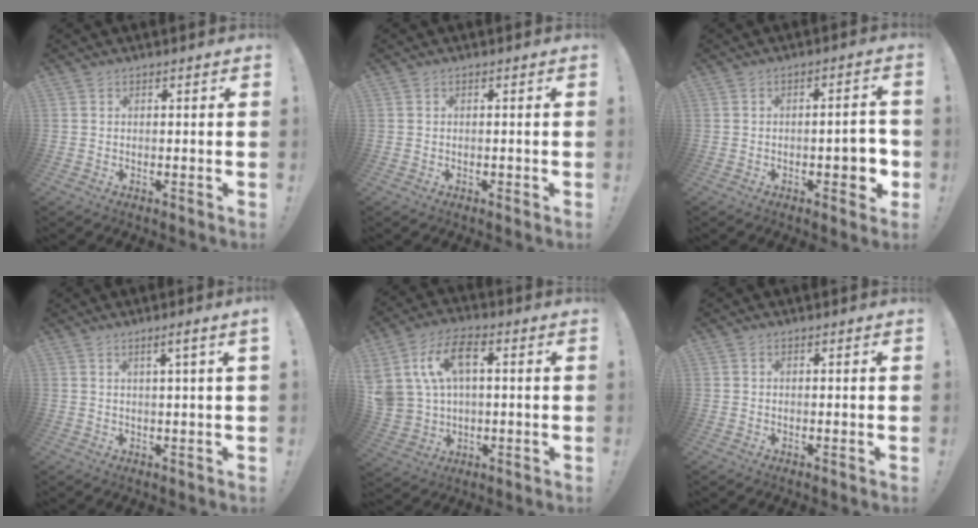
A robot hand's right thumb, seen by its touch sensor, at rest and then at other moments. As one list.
[{"total": 0.8, "force": [-0.4, 0.6, 0.2], "torque": [-0.007, 0.004, -0.006]}, {"total": 5.9, "force": [-2.0, 2.2, 5.1], "torque": [-0.057, 0.008, -0.031]}, {"total": 3.4, "force": [1.4, -0.7, 3.1], "torque": [-0.050, -0.006, 0.018]}, {"total": 13.1, "force": [4.1, 8.8, 8.7], "torque": [-0.172, -0.008, 0.080]}, {"total": 0.0}]